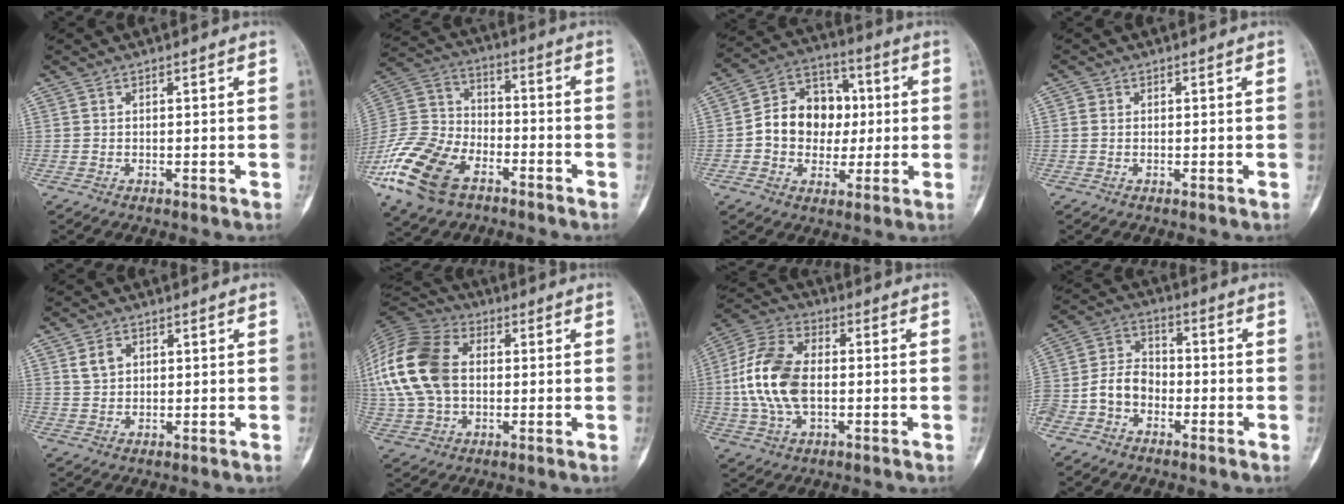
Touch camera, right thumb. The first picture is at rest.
{"total": 19.0, "force": [-10.1, 11.2, 11.5], "torque": [-0.243, 0.041, -0.196]}
{"total": 13.7, "force": [0.0, 11.0, 8.2], "torque": [-0.085, 0.030, -0.005]}
{"total": 1.0, "force": [0.1, 0.9, 0.4], "torque": [-0.003, 0.002, 0.001]}
{"total": 3.3, "force": [1.4, 2.4, 1.8], "torque": [-0.027, -0.001, 0.030]}
{"total": 19.9, "force": [2.0, 13.7, 14.3], "torque": [-0.305, 0.013, 0.035]}
{"total": 15.0, "force": [-0.4, 9.0, 12.0], "torque": [-0.245, 0.019, -0.010]}
{"total": 10.9, "force": [-4.1, 8.3, 5.7], "torque": [-0.107, 0.040, -0.083]}